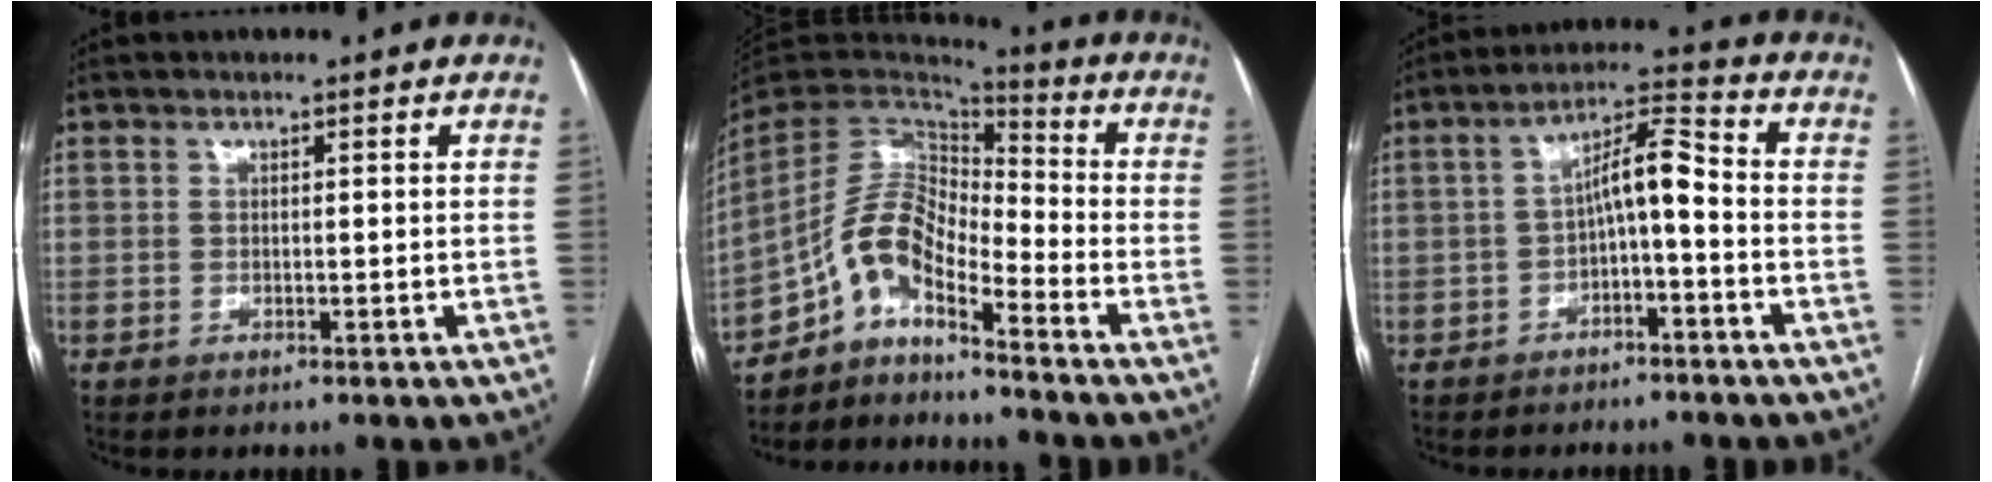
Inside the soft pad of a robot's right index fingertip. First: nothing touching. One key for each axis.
{"total": 10.2, "fx": -6.9, "fy": 2.8, "fz": 6.9, "tx": -0.139, "ty": 0.026, "tz": -0.129}
{"total": 7.1, "fx": -1.7, "fy": 1.5, "fz": 6.7, "tx": -0.115, "ty": 0.032, "tz": -0.029}